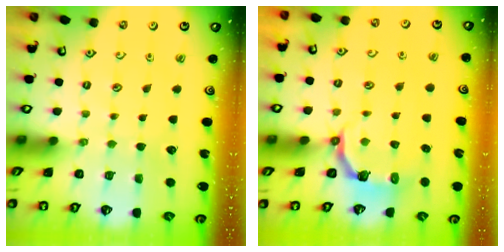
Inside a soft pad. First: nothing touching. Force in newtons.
{"total": 4.5, "press": 2.7, "slide": 3.6}